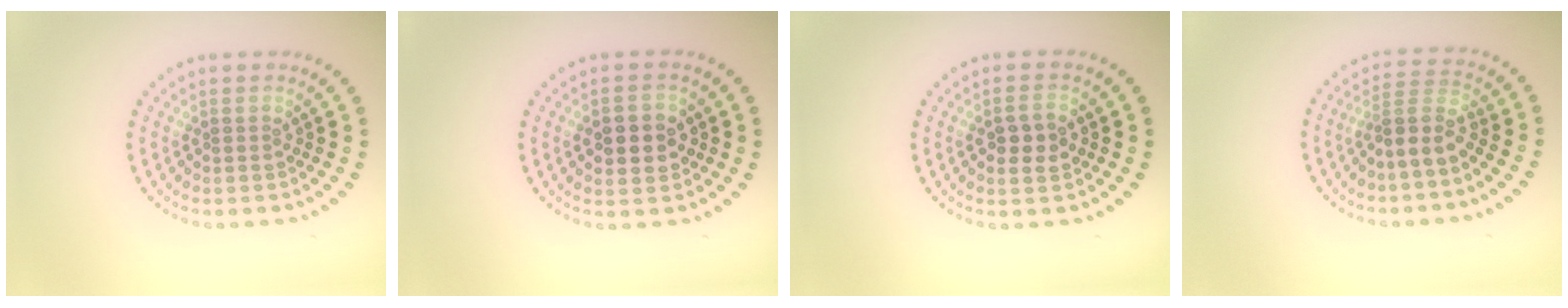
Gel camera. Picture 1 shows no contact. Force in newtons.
{"total": 3.0, "press": 3.0, "slide": 0.2}
{"total": 2.4, "press": 2.4, "slide": 0.3}
{"total": 3.1, "press": 2.5, "slide": 2.0}